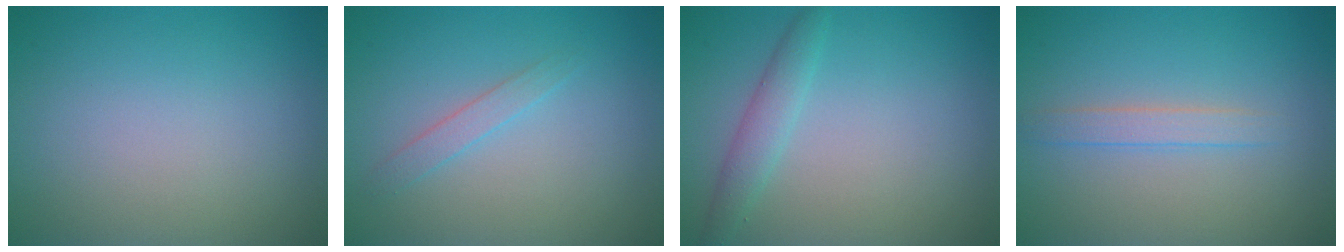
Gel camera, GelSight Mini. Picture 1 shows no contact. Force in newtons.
{"total": 1.2, "press": 1.2, "slide": 0.0}
{"total": 2.0, "press": 2.0, "slide": 0.3}
{"total": 1.7, "press": 1.7, "slide": 0.0}